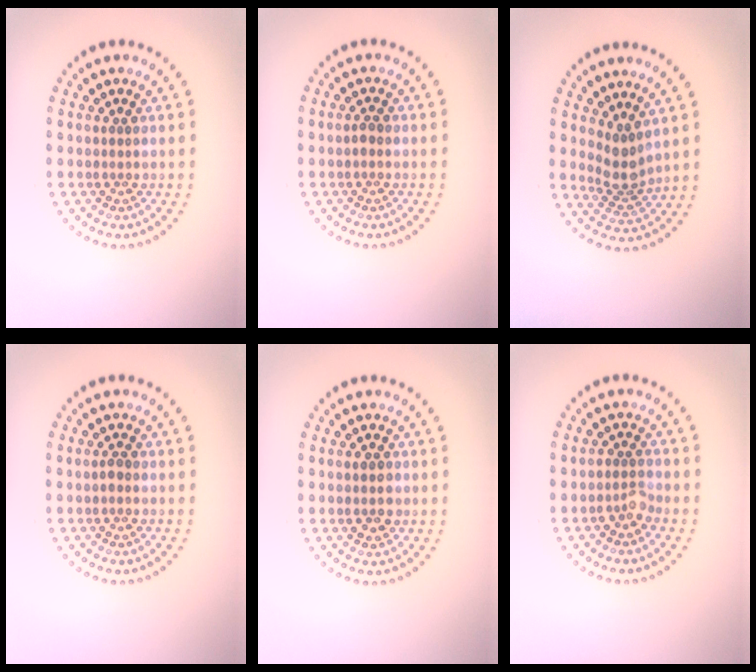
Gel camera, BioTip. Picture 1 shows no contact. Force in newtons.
{"total": 0.9, "press": 0.9, "slide": 0.1}
{"total": 2.7, "press": 2.0, "slide": 1.8}
{"total": 0.9, "press": 0.9, "slide": 0.1}
{"total": 2.3, "press": 2.3, "slide": 0.1}
{"total": 1.7, "press": 1.4, "slide": 1.0}